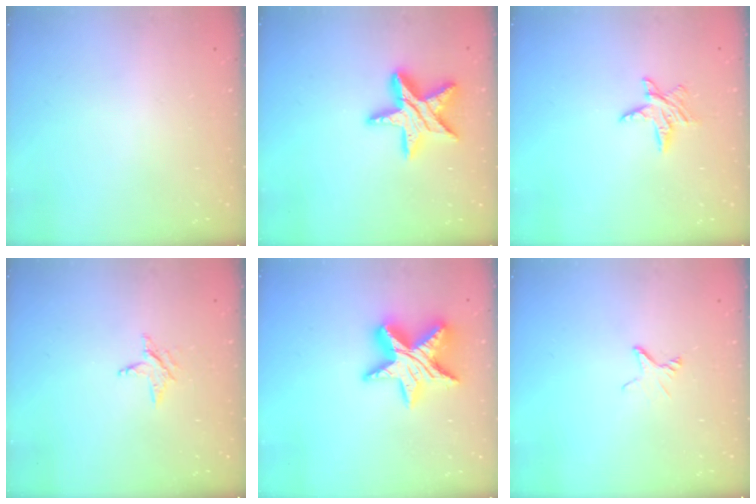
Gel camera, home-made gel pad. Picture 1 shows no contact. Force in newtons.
{"total": 15.3, "press": 15.3, "slide": 1.0}
{"total": 5.8, "press": 5.8, "slide": 0.1}
{"total": 3.3, "press": 3.3, "slide": 0.4}
{"total": 16.3, "press": 16.2, "slide": 1.1}
{"total": 2.3, "press": 2.3, "slide": 0.2}